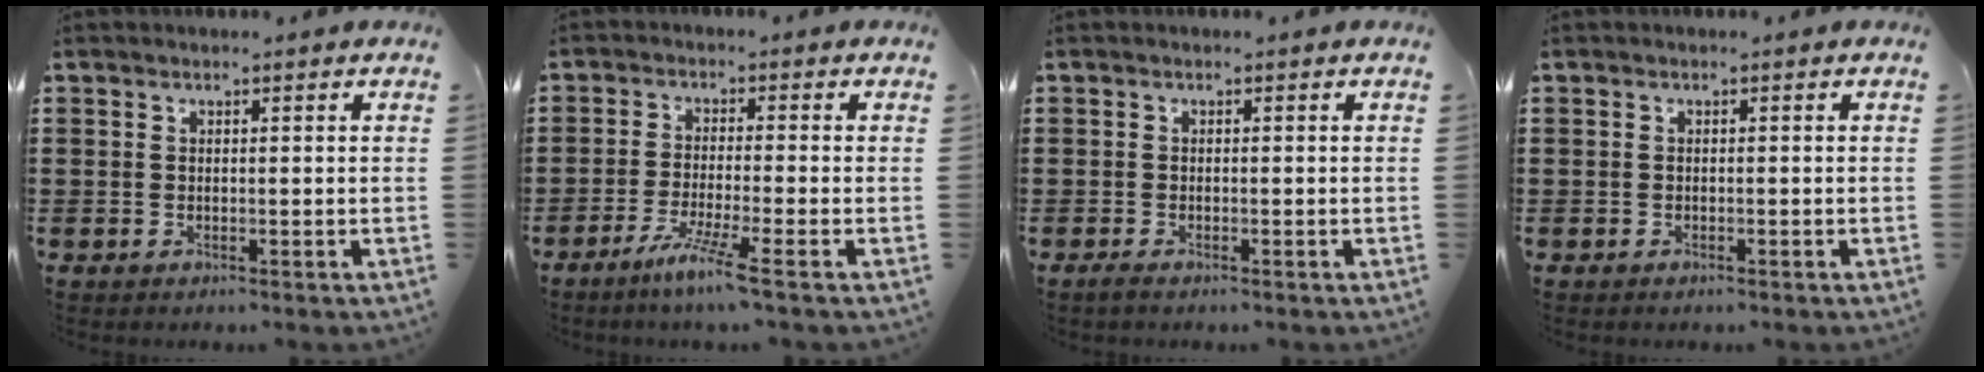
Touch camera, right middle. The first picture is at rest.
{"total": 5.0, "force": [-3.6, -0.8, 3.5], "torque": [-0.069, -0.016, -0.066]}
{"total": 0.7, "force": [-0.5, 0.1, 0.5], "torque": [-0.010, -0.004, -0.009]}
{"total": 0.0}